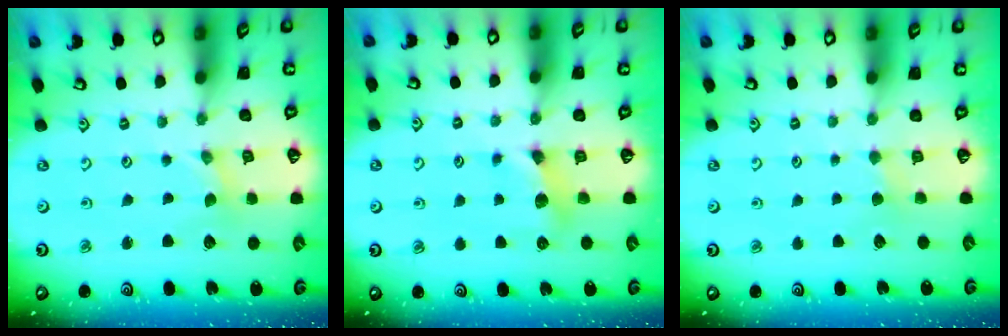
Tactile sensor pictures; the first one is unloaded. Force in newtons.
{"total": 6.6, "press": 6.5, "slide": 0.7}
{"total": 2.0, "press": 2.0, "slide": 0.3}